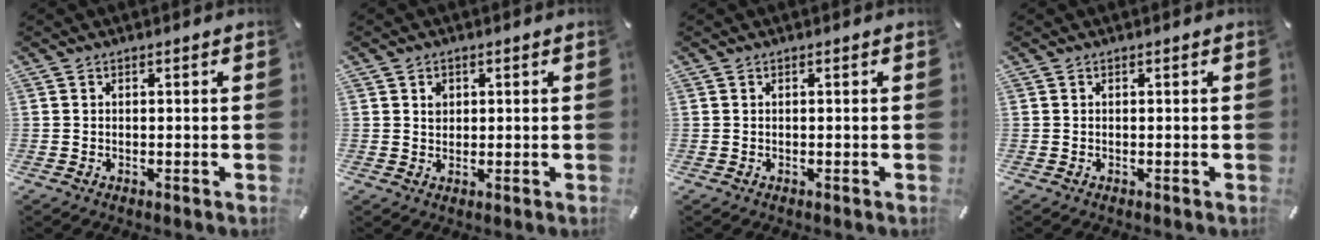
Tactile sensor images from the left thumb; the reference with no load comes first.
{"total": 2.0, "force": [0.6, 1.9, 0.5], "torque": [0.003, -0.003, 0.007]}
{"total": 0.0}
{"total": 0.0}